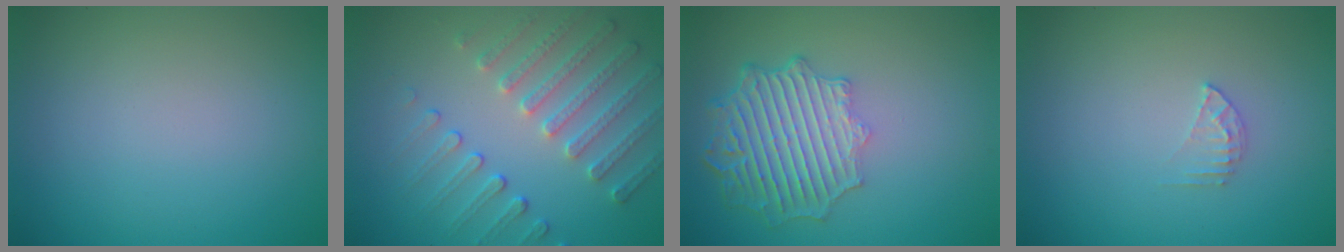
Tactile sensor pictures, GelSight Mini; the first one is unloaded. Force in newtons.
{"total": 4.2, "press": 3.6, "slide": 2.1}
{"total": 6.6, "press": 5.1, "slide": 4.1}
{"total": 1.3, "press": 1.3, "slide": 0.1}